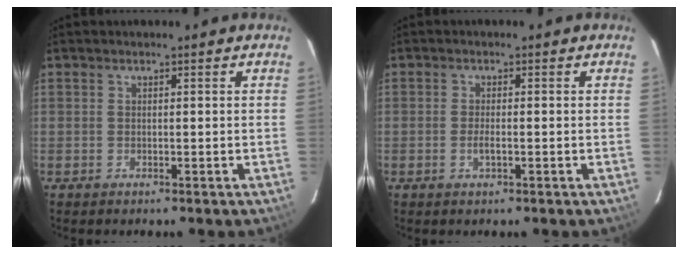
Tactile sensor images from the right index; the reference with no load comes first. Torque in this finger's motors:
{"motor_torque": [0.00, 0.05, 0.10, 0.01]}